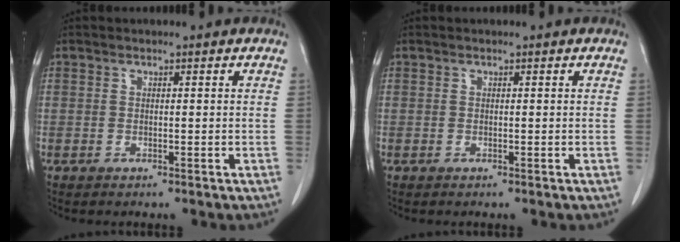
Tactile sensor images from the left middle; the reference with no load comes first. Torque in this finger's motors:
{"motor_torque": [-0.04, 0.00, 0.03, 0.00]}